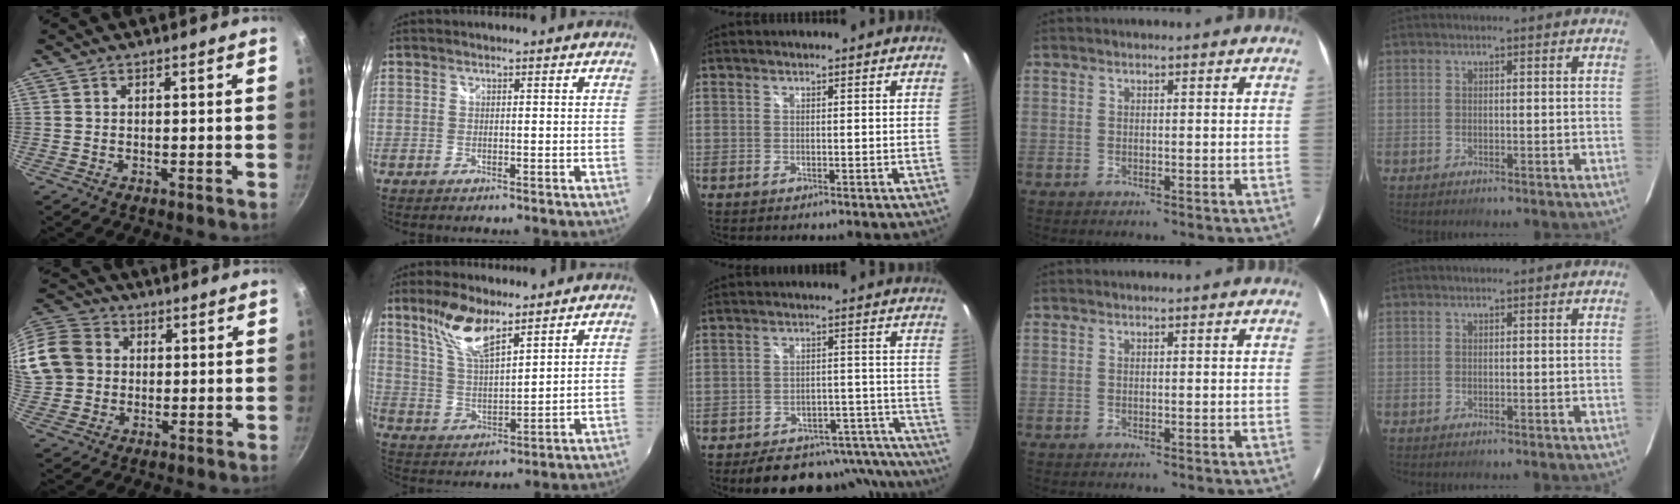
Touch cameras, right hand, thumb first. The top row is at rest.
{"thumb": {"total": 21.0, "force": [3.0, 18.2, 10.1], "torque": [-0.245, 0.046, 0.051]}, "index": {"total": 10.4, "force": [7.3, 3.0, 6.8], "torque": [-0.132, 0.007, 0.147]}, "middle": {"total": 21.7, "force": [-19.5, 7.5, 6.2], "torque": [-0.095, 0.046, -0.225]}}